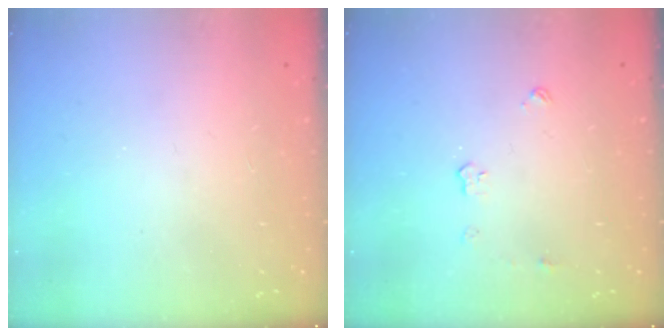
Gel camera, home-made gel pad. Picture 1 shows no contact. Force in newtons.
{"total": 5.0, "press": 4.9, "slide": 0.3}